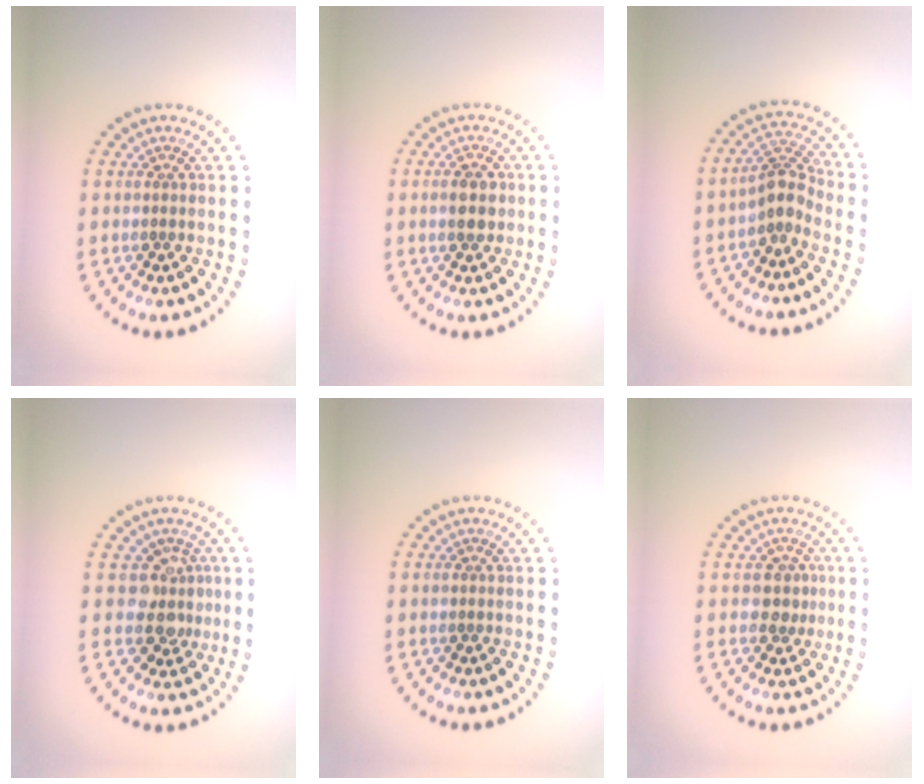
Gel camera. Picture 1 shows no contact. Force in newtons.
{"total": 2.9, "press": 2.9, "slide": 0.0}
{"total": 2.9, "press": 2.2, "slide": 1.9}
{"total": 3.1, "press": 2.3, "slide": 2.1}
{"total": 0.0}
{"total": 1.8, "press": 1.6, "slide": 1.0}